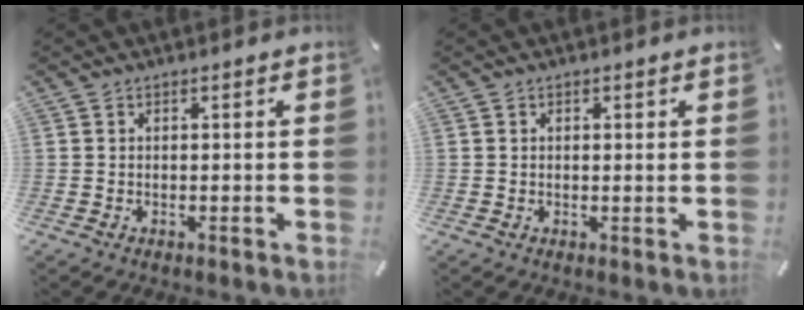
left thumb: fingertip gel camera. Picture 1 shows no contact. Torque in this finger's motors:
{"motor_torque": [-0.05, -0.32, 0.08, -0.06, -0.01]}